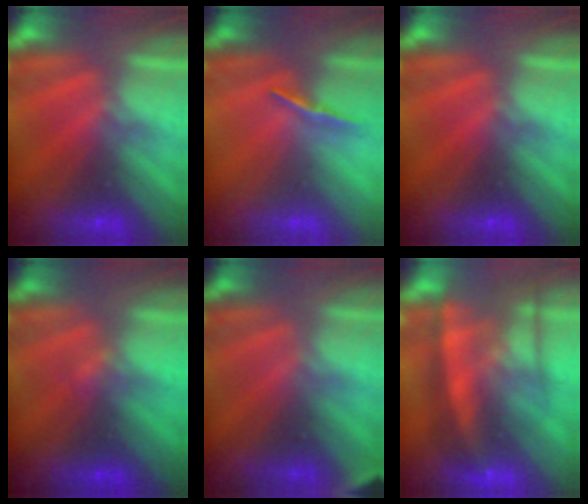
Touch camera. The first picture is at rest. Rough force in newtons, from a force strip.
{"total": 1.0}
{"total": 0.0}
{"total": 1.2}
{"total": 2.8}
{"total": 5.7}